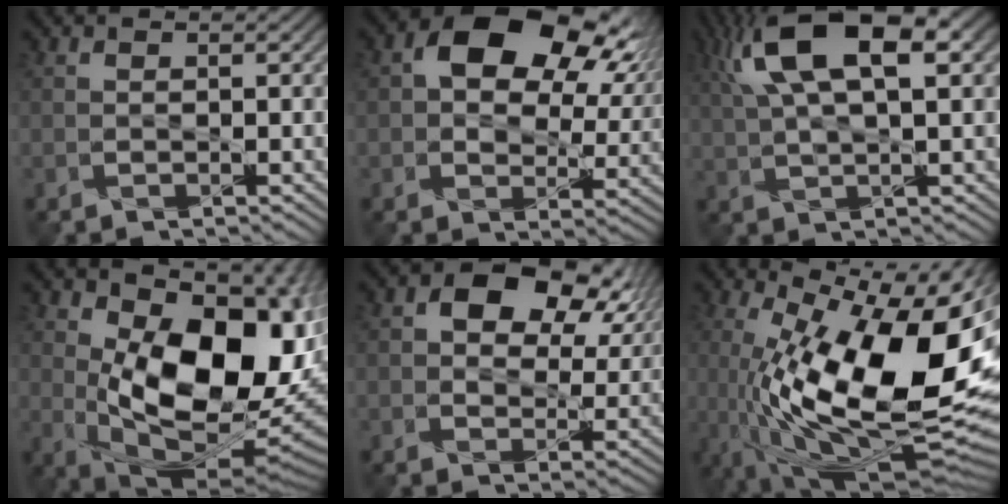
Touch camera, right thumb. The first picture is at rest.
{"total": 14.0, "force": [5.6, 9.0, 9.0], "torque": [-0.149, 0.002, 0.096]}
{"total": 13.2, "force": [5.6, 4.9, 10.9], "torque": [-0.217, 0.016, 0.097]}
{"total": 18.1, "force": [2.1, 10.6, 14.5], "torque": [-0.212, -0.020, 0.045]}
{"total": 11.2, "force": [5.1, 7.1, 7.0], "torque": [-0.110, 0.007, 0.081]}
{"total": 20.0, "force": [-1.7, 7.8, 18.3], "torque": [-0.301, -0.029, -0.030]}